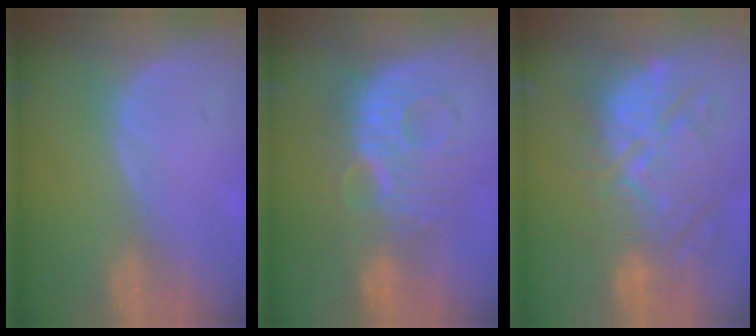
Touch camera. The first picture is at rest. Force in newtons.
{"total": 9.6, "press": 9.6, "slide": 0.1}
{"total": 11.9, "press": 11.5, "slide": 3.0}